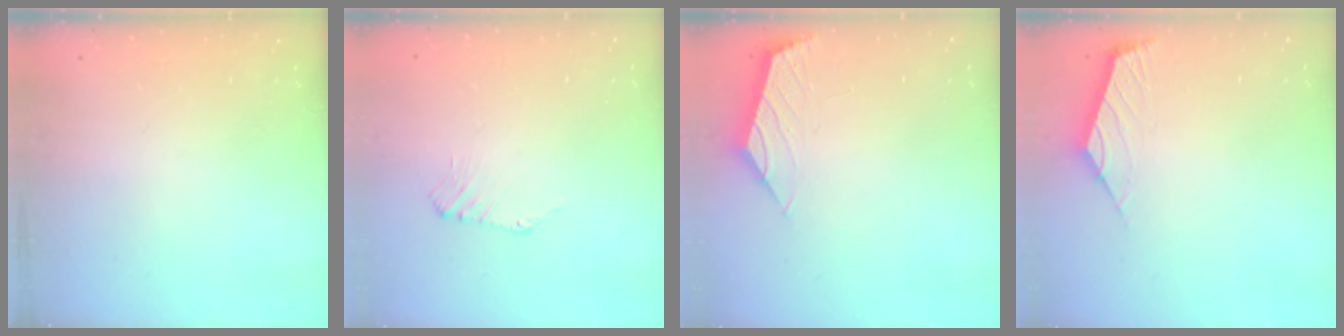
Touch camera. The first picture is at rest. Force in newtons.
{"total": 1.1, "press": 1.0, "slide": 0.4}
{"total": 0.9, "press": 0.9, "slide": 0.3}
{"total": 2.5, "press": 2.4, "slide": 0.6}